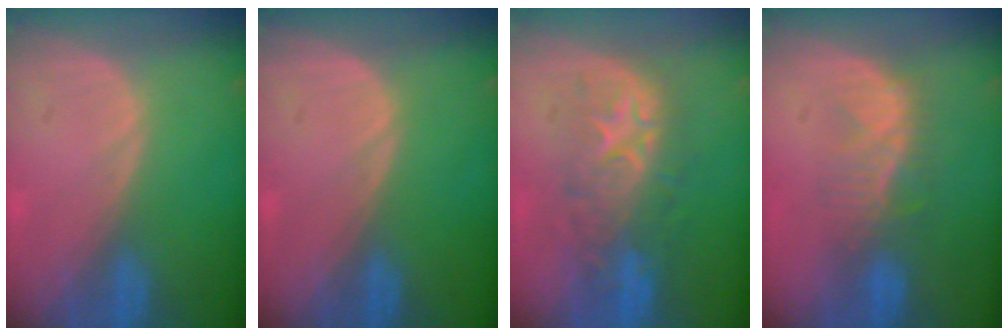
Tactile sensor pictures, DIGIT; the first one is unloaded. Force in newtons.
{"total": 0.0}
{"total": 8.7, "press": 8.7, "slide": 0.9}
{"total": 5.2, "press": 5.0, "slide": 1.3}